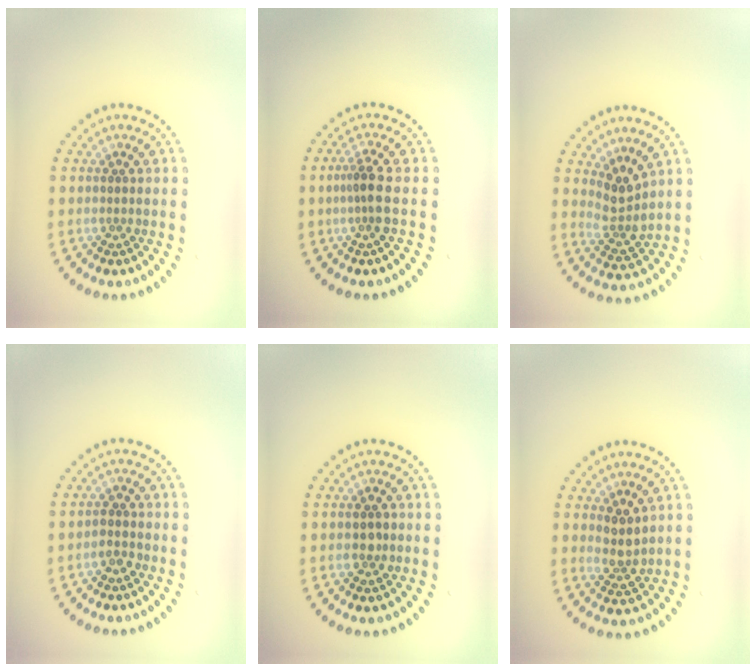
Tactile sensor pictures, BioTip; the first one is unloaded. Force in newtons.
{"total": 2.3, "press": 1.8, "slide": 1.5}
{"total": 2.7, "press": 2.1, "slide": 1.7}
{"total": 1.4, "press": 1.3, "slide": 0.6}
{"total": 1.6, "press": 1.6, "slide": 0.1}
{"total": 2.4, "press": 2.0, "slide": 1.3}